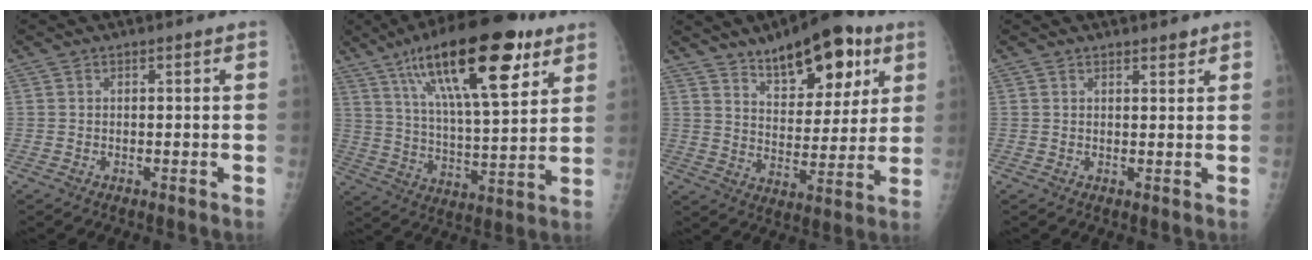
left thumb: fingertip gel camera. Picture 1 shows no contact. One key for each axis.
{"total": 24.0, "fx": 12.9, "fy": 7.6, "fz": 18.8, "tx": -0.289, "ty": -0.033, "tz": 0.215}
{"total": 17.4, "fx": 10.0, "fy": 7.9, "fz": 11.8, "tx": -0.121, "ty": -0.044, "tz": 0.153}
{"total": 1.5, "fx": 1.3, "fy": 0.5, "fz": 0.6, "tx": -0.003, "ty": -0.010, "tz": 0.018}